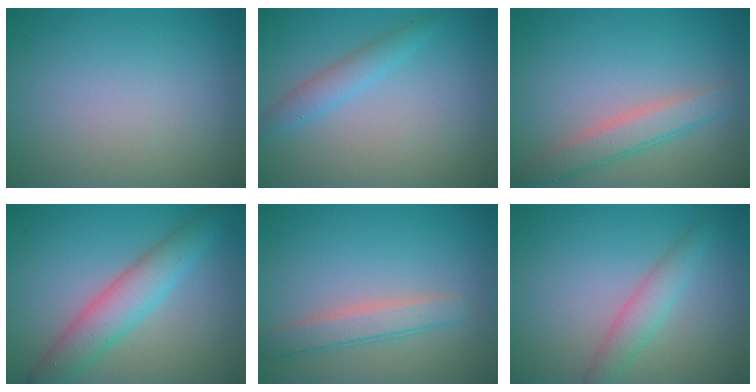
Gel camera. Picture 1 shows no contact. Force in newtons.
{"total": 2.0, "press": 2.0, "slide": 0.1}
{"total": 3.2, "press": 3.2, "slide": 0.1}
{"total": 4.7, "press": 4.7, "slide": 0.1}
{"total": 2.6, "press": 2.6, "slide": 0.1}
{"total": 2.5, "press": 2.5, "slide": 0.1}